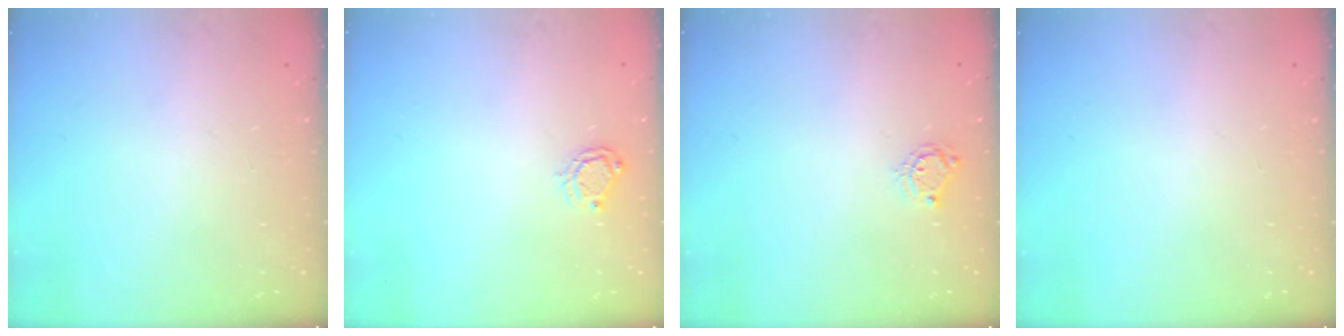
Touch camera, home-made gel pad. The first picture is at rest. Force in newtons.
{"total": 4.4, "press": 4.4, "slide": 0.4}
{"total": 5.0, "press": 5.0, "slide": 0.4}
{"total": 0.0}